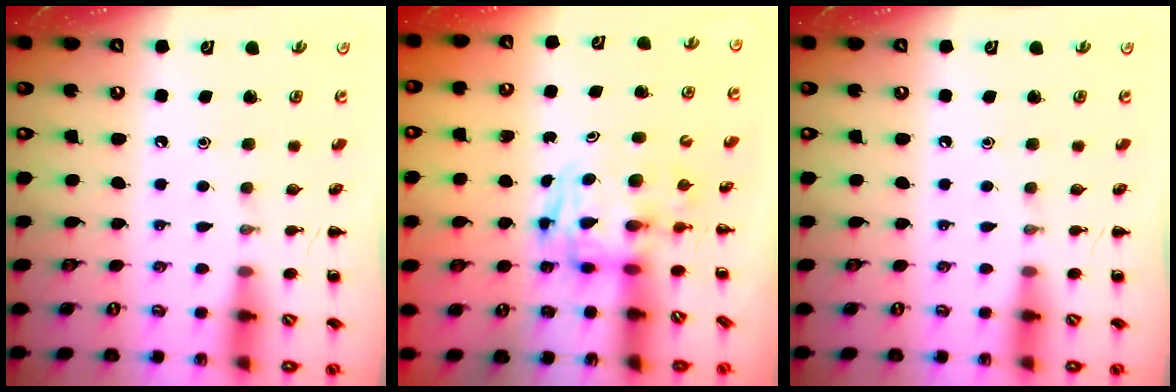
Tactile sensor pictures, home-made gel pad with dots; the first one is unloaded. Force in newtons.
{"total": 2.9, "press": 2.9, "slide": 0.5}
{"total": 0.0}